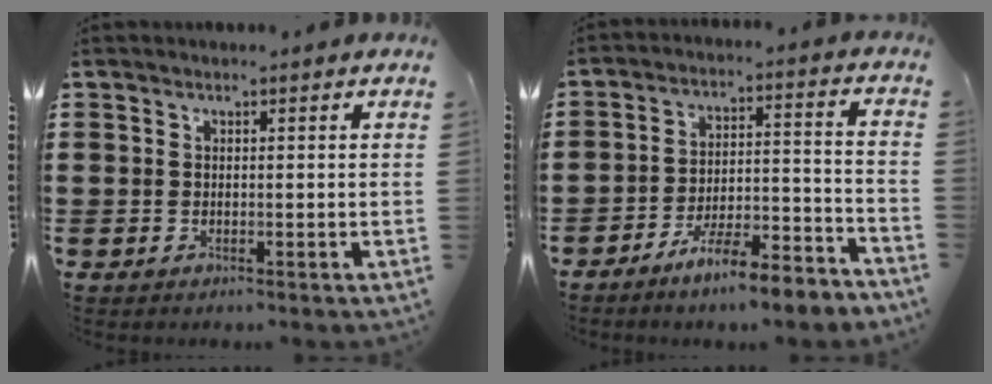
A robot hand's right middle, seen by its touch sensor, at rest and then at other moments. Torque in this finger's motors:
{"motor_torque": [1.81, -0.33, 0.31, 0.18]}